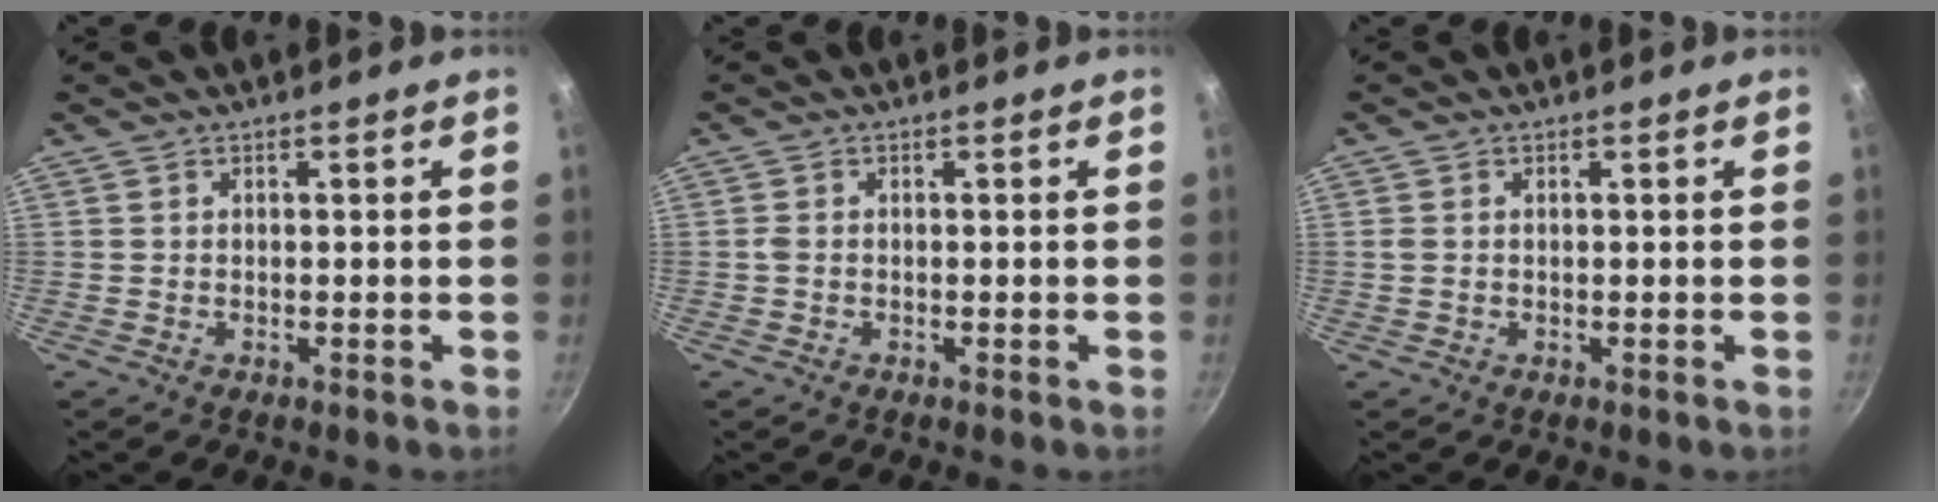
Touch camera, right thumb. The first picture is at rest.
{"total": 0.8, "force": [-0.2, 0.4, 0.6], "torque": [-0.014, 0.002, -0.005]}
{"total": 1.1, "force": [0.2, 0.8, 0.8], "torque": [-0.018, 0.002, 0.004]}